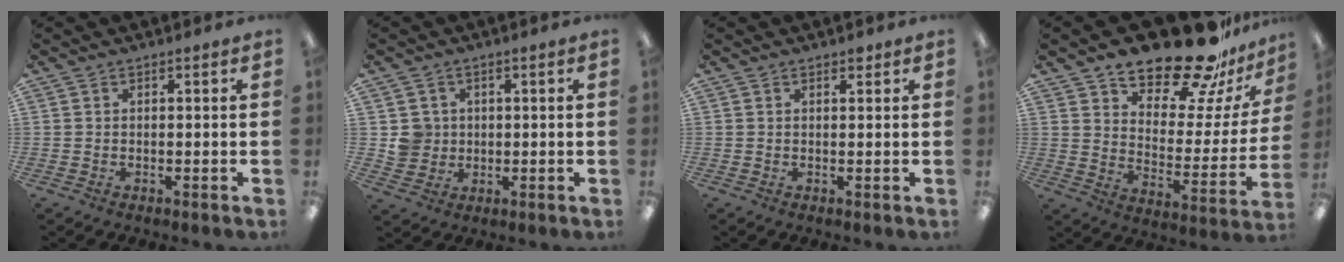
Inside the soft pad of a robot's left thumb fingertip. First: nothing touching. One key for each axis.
{"total": 4.8, "fx": 0.9, "fy": 4.7, "fz": 0.5, "tx": -0.009, "ty": 0.006, "tz": 0.016}
{"total": 1.3, "fx": 1.1, "fy": 0.4, "fz": 0.6, "tx": 0.002, "ty": -0.007, "tz": 0.016}
{"total": 21.3, "fx": 18.3, "fy": 6.6, "fz": 8.8, "tx": -0.132, "ty": -0.138, "tz": 0.310}